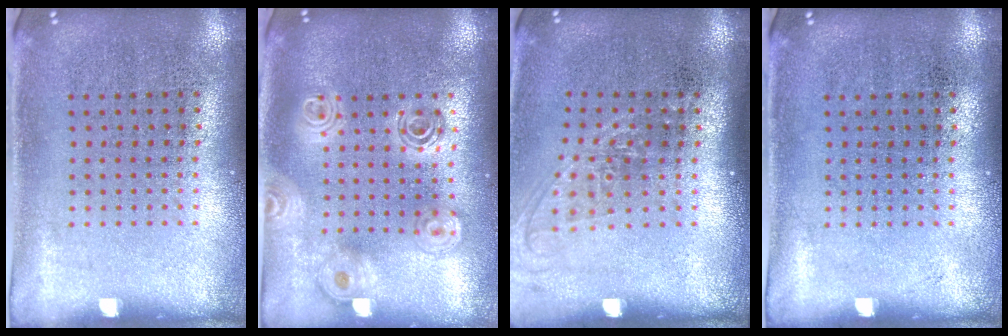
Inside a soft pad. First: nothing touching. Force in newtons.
{"total": 1.9, "press": 1.6, "slide": 1.0}
{"total": 1.3, "press": 1.0, "slide": 0.8}
{"total": 0.0}